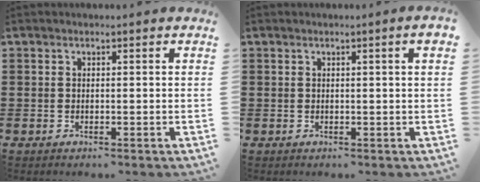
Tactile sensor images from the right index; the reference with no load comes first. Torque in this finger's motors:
{"motor_torque": [0.52, -0.04, 0.23, 0.01]}